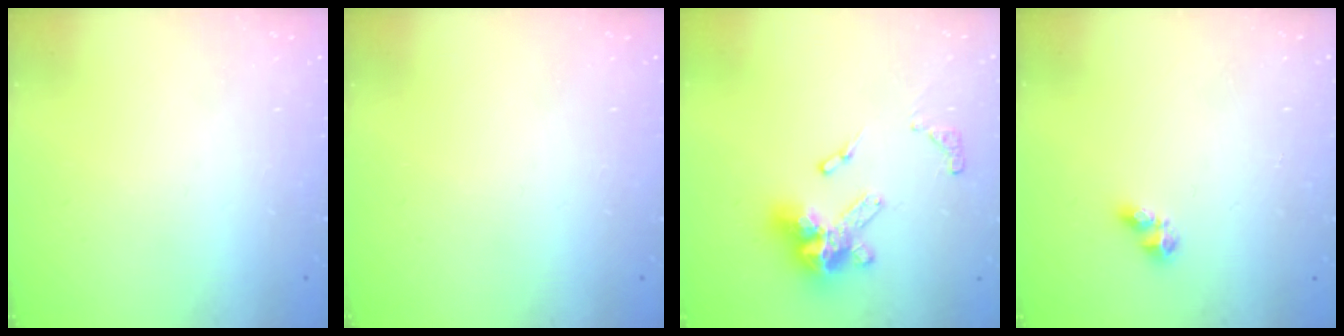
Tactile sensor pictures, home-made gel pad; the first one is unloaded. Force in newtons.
{"total": 0.0}
{"total": 13.7, "press": 13.6, "slide": 1.5}
{"total": 5.7, "press": 5.7, "slide": 0.5}